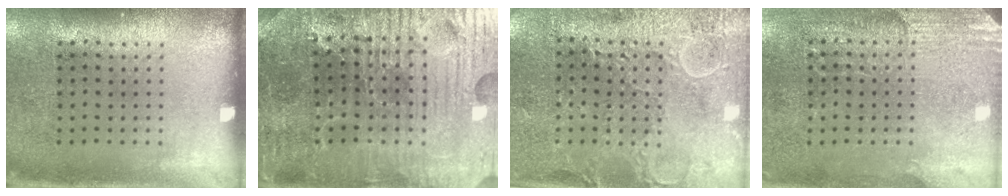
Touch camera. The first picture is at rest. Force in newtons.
{"total": 4.6, "press": 4.6, "slide": 0.8}
{"total": 2.9, "press": 2.8, "slide": 0.4}
{"total": 2.8, "press": 2.6, "slide": 0.8}